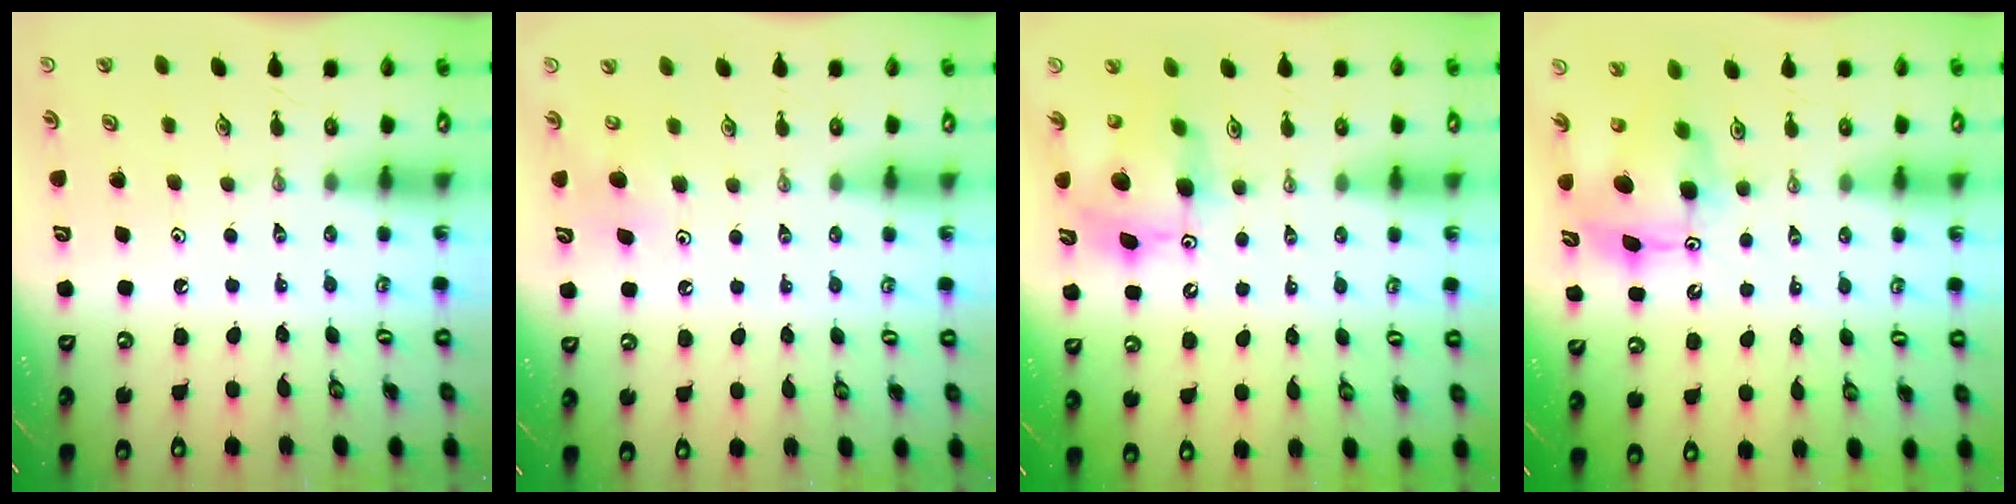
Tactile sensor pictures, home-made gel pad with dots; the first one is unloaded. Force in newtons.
{"total": 4.8, "press": 4.8, "slide": 0.5}
{"total": 12.3, "press": 12.2, "slide": 1.2}
{"total": 9.3, "press": 9.3, "slide": 0.7}